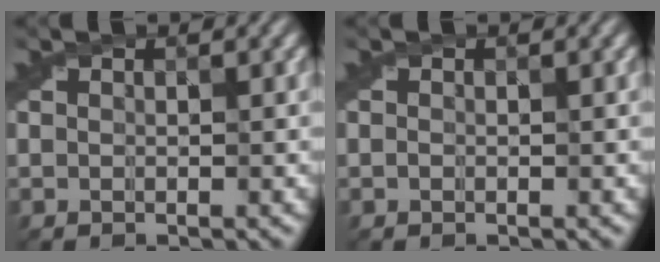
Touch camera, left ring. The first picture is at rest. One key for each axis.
{"total": 0.0}